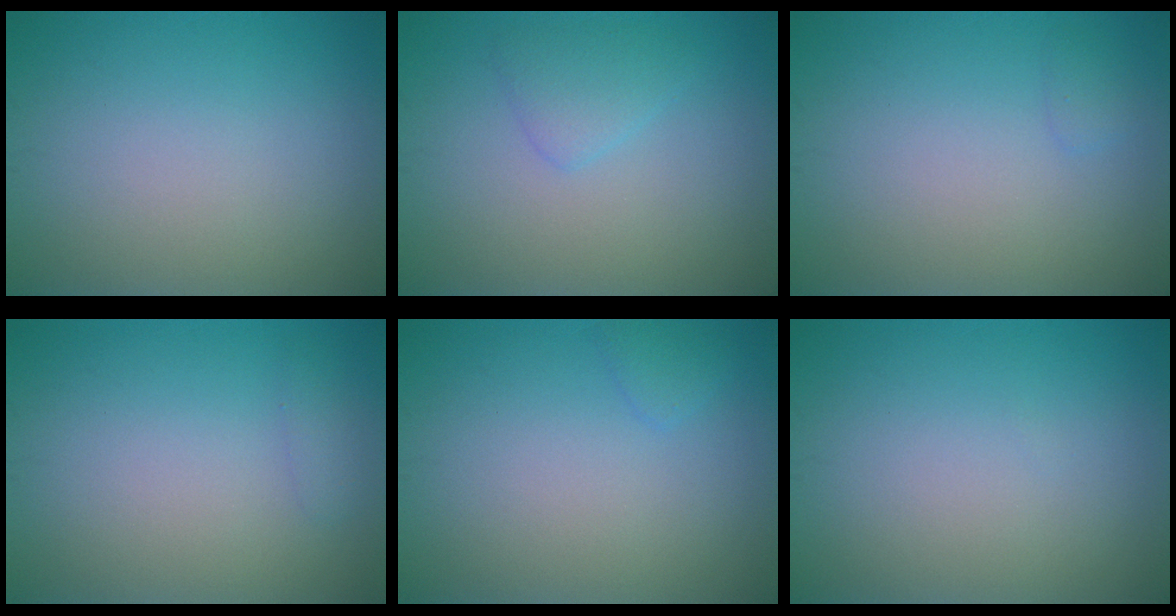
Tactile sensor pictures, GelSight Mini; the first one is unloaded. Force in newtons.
{"total": 1.8, "press": 1.8, "slide": 0.2}
{"total": 0.6, "press": 0.6, "slide": 0.1}
{"total": 0.8, "press": 0.8, "slide": 0.0}
{"total": 0.9, "press": 0.9, "slide": 0.1}
{"total": 0.0}